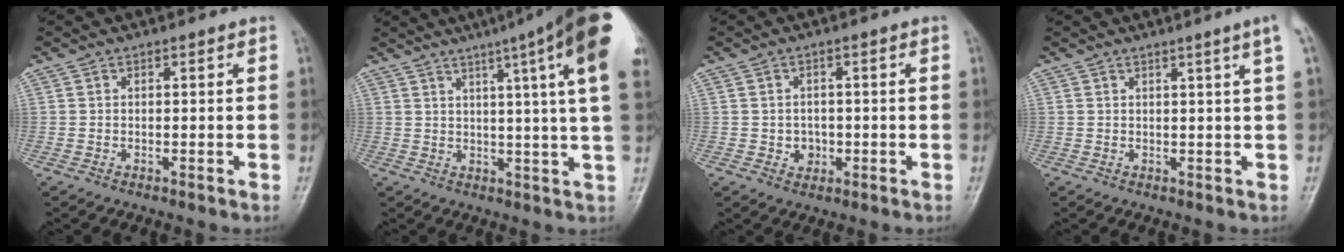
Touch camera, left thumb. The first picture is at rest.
{"total": 19.7, "force": [9.9, 0.8, 17.0], "torque": [-0.230, -0.025, 0.108]}
{"total": 3.1, "force": [-0.7, 2.8, 1.2], "torque": [0.001, 0.005, -0.007]}
{"total": 3.2, "force": [1.6, -0.8, 2.6], "torque": [-0.039, -0.006, 0.024]}